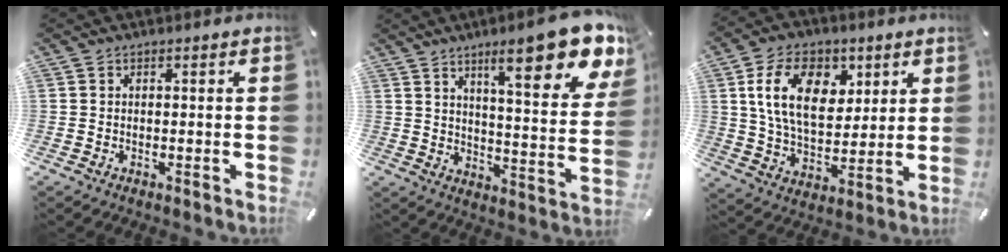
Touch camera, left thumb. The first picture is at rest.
{"total": 18.1, "force": [11.4, 4.8, 13.1], "torque": [-0.187, -0.075, 0.180]}
{"total": 15.6, "force": [5.6, 10.2, 10.4], "torque": [-0.183, -0.002, 0.097]}